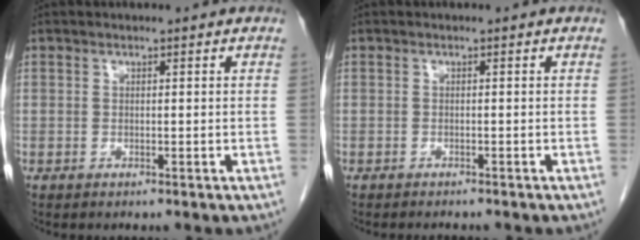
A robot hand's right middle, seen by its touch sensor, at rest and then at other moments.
{"total": 2.1, "force": [-1.9, 0.4, 0.7], "torque": [-0.014, -0.006, -0.021]}